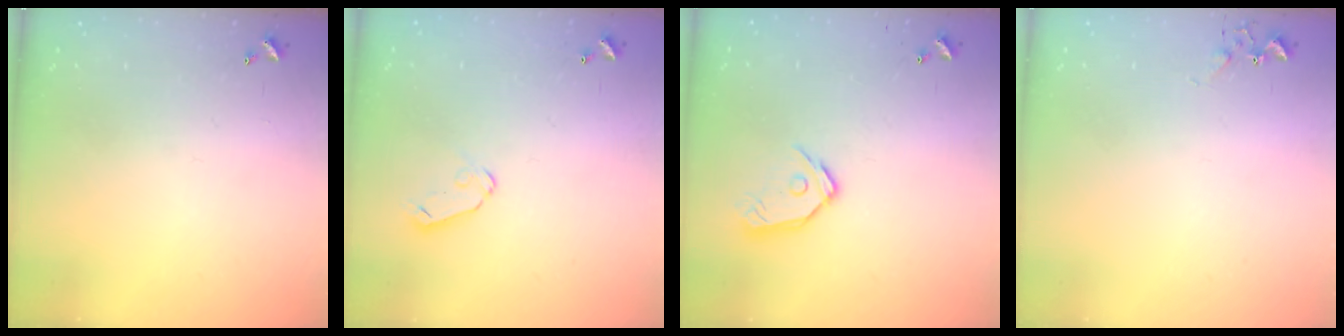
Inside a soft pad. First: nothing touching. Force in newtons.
{"total": 5.8, "press": 5.8, "slide": 0.5}
{"total": 11.6, "press": 11.5, "slide": 1.2}
{"total": 5.2, "press": 5.2, "slide": 0.6}